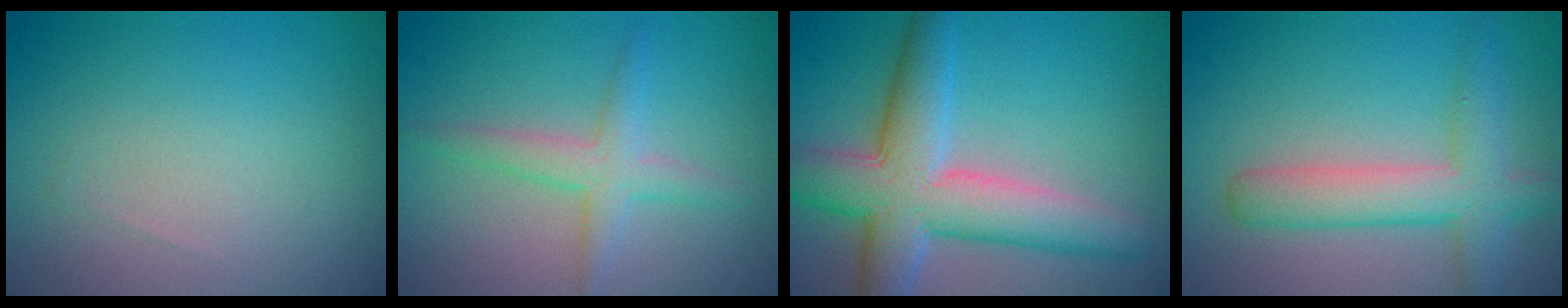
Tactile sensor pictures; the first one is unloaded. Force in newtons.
{"total": 2.7, "press": 2.7, "slide": 0.1}
{"total": 8.1, "press": 8.1, "slide": 0.6}
{"total": 4.5, "press": 4.5, "slide": 0.2}